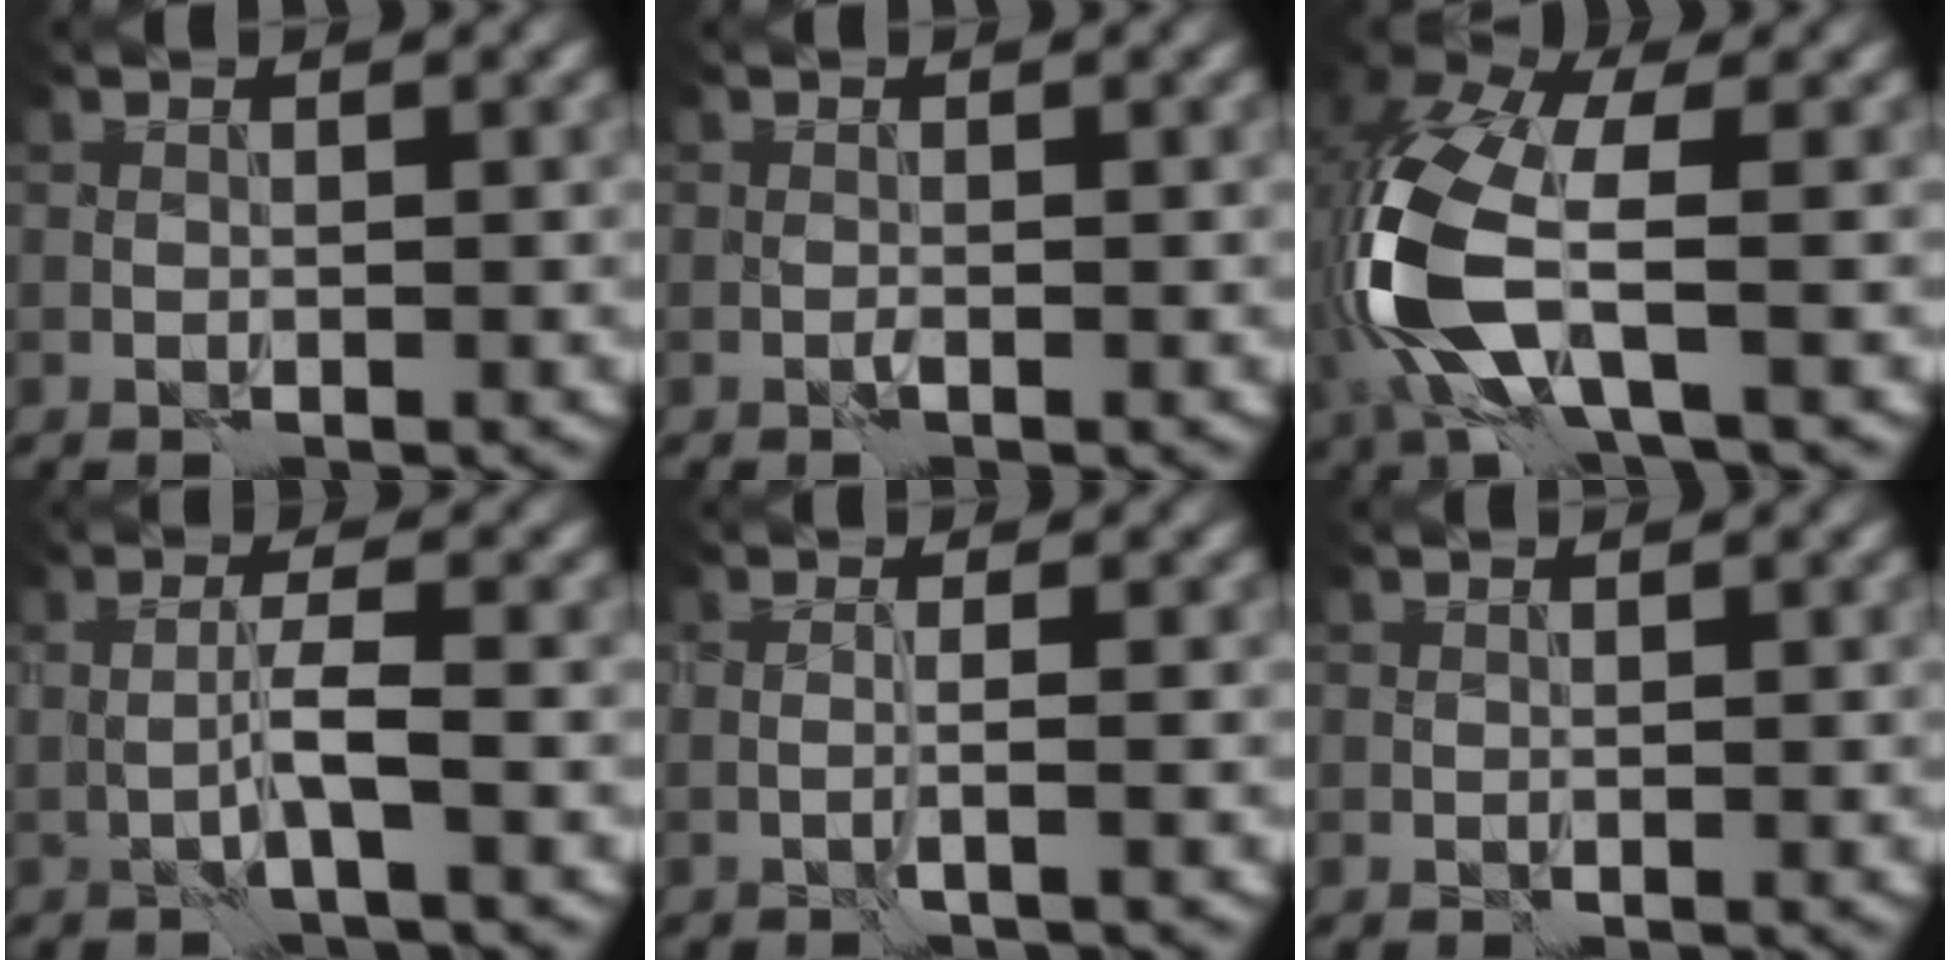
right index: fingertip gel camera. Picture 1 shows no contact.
{"total": 0.0}
{"total": 9.9, "force": [-1.6, 4.4, 8.7], "torque": [-0.213, -0.008, -0.042]}
{"total": 2.2, "force": [-0.2, -0.1, 2.2], "torque": [-0.040, 0.005, -0.007]}
{"total": 0.9, "force": [-0.2, -0.3, 0.8], "torque": [-0.008, -0.001, -0.009]}
{"total": 0.0}